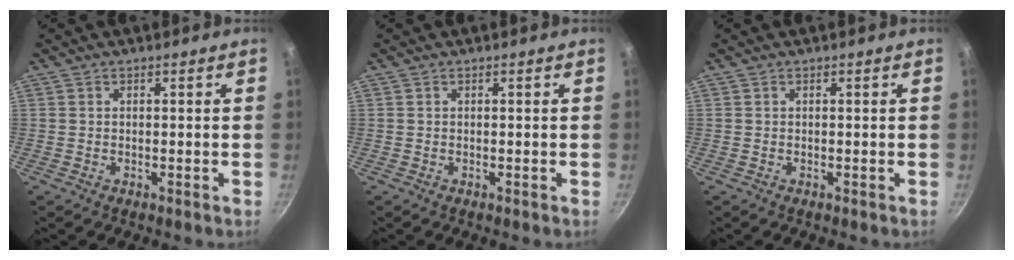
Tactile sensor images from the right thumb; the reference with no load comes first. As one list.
[{"total": 0.0}, {"total": 0.0}]